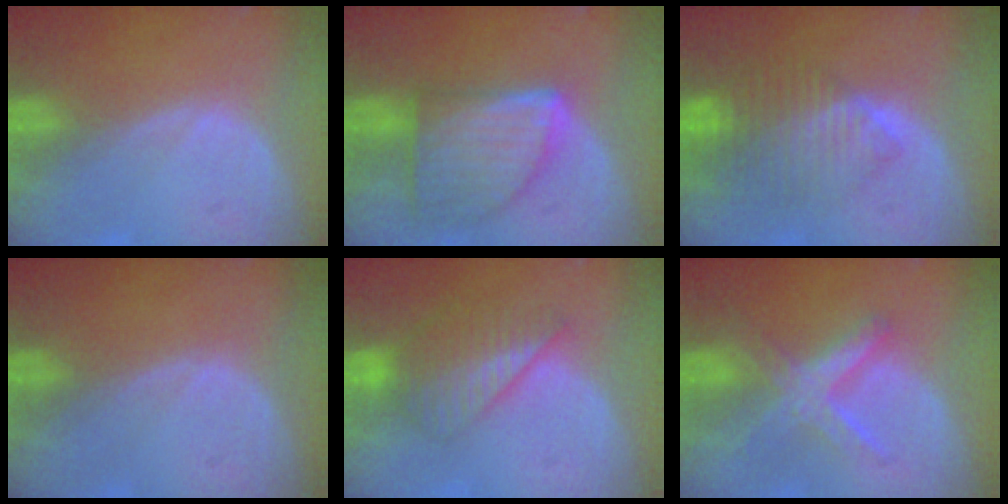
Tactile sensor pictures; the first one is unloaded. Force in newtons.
{"total": 9.0, "press": 9.0, "slide": 0.6}
{"total": 8.0, "press": 7.2, "slide": 3.3}
{"total": 0.0}
{"total": 6.6, "press": 6.0, "slide": 2.6}
{"total": 6.1, "press": 6.1, "slide": 0.2}